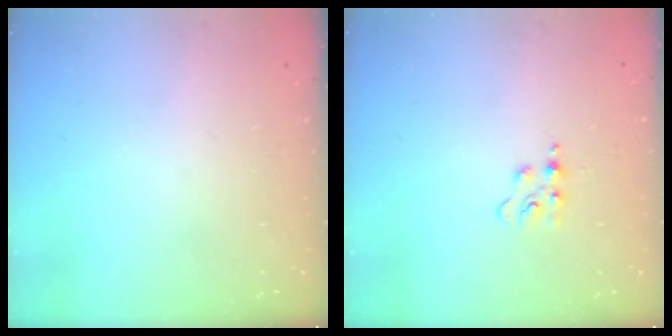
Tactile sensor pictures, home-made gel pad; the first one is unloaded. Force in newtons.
{"total": 3.8, "press": 3.7, "slide": 0.5}